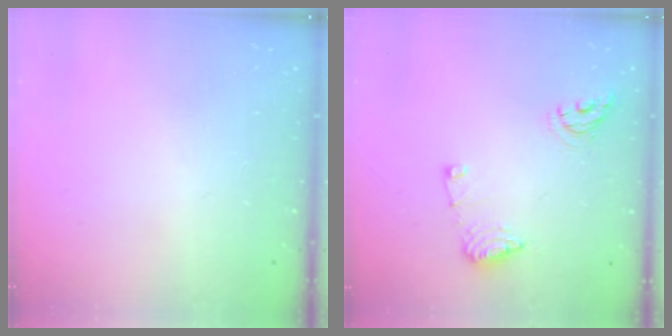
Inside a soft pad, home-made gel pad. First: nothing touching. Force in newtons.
{"total": 9.0, "press": 8.9, "slide": 0.9}